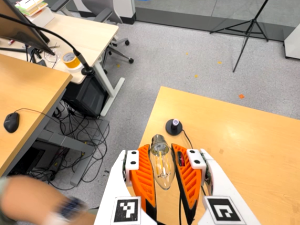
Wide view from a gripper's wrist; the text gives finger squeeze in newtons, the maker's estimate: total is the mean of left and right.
{"total": 21.7, "left": 24.0, "right": 19.3}